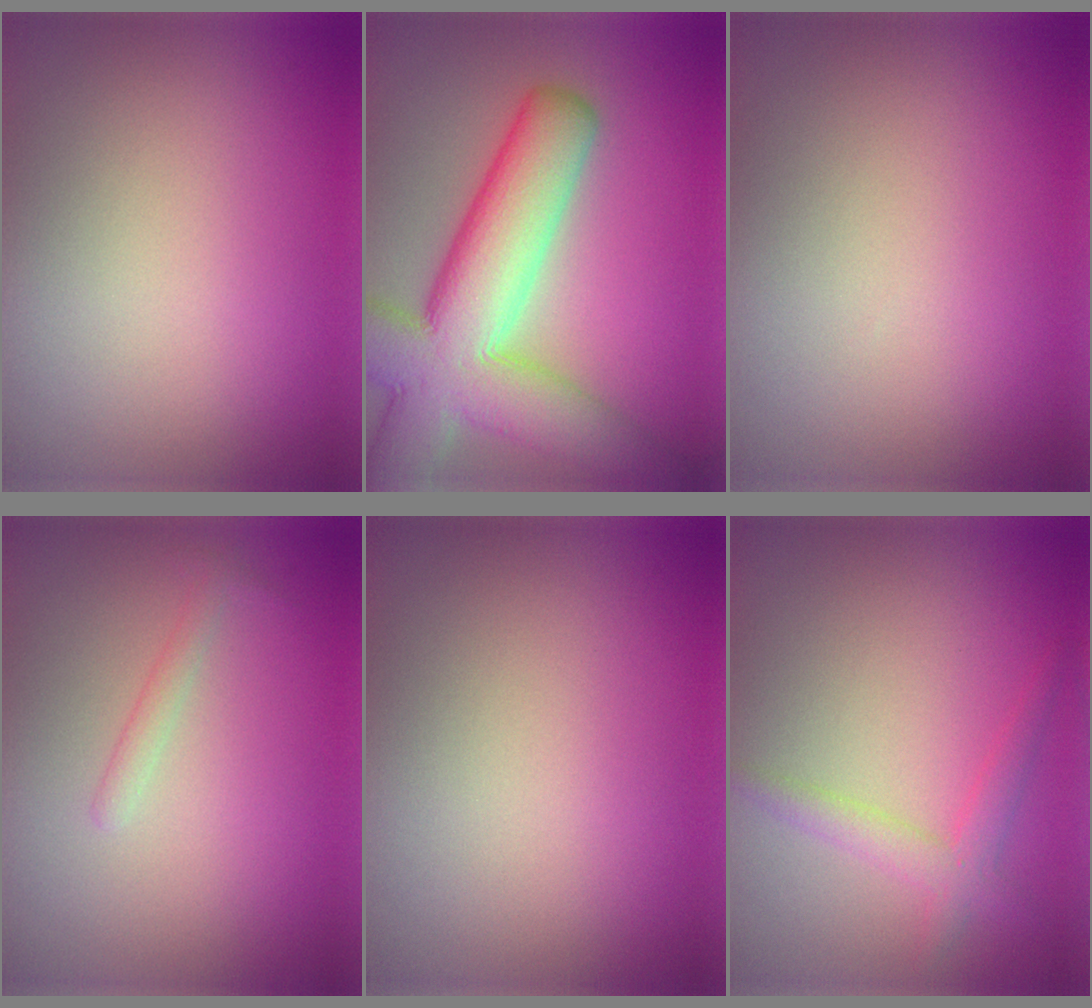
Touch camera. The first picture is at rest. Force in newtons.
{"total": 12.2, "press": 12.1, "slide": 0.6}
{"total": 0.0}
{"total": 1.0, "press": 1.0, "slide": 0.0}
{"total": 0.0}
{"total": 2.5, "press": 2.5, "slide": 0.1}